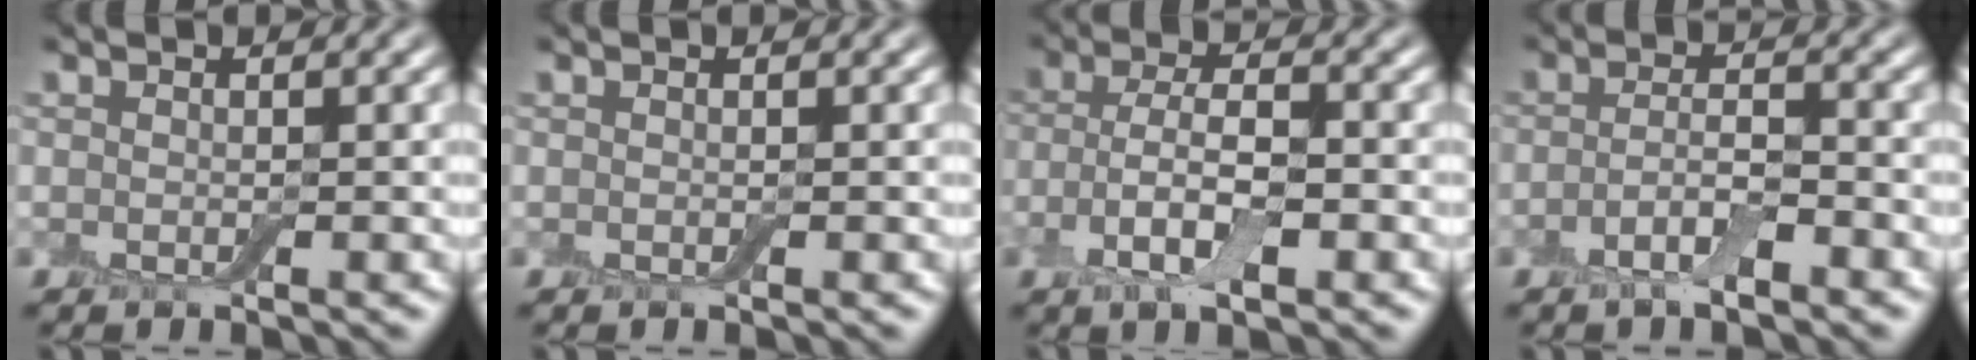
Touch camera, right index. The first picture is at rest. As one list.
[{"total": 0.0}, {"total": 4.9, "force": [-1.5, 2.1, 4.2], "torque": [-0.087, -0.001, -0.029]}, {"total": 2.7, "force": [-1.4, 0.7, 2.2], "torque": [-0.043, 0.005, -0.032]}]